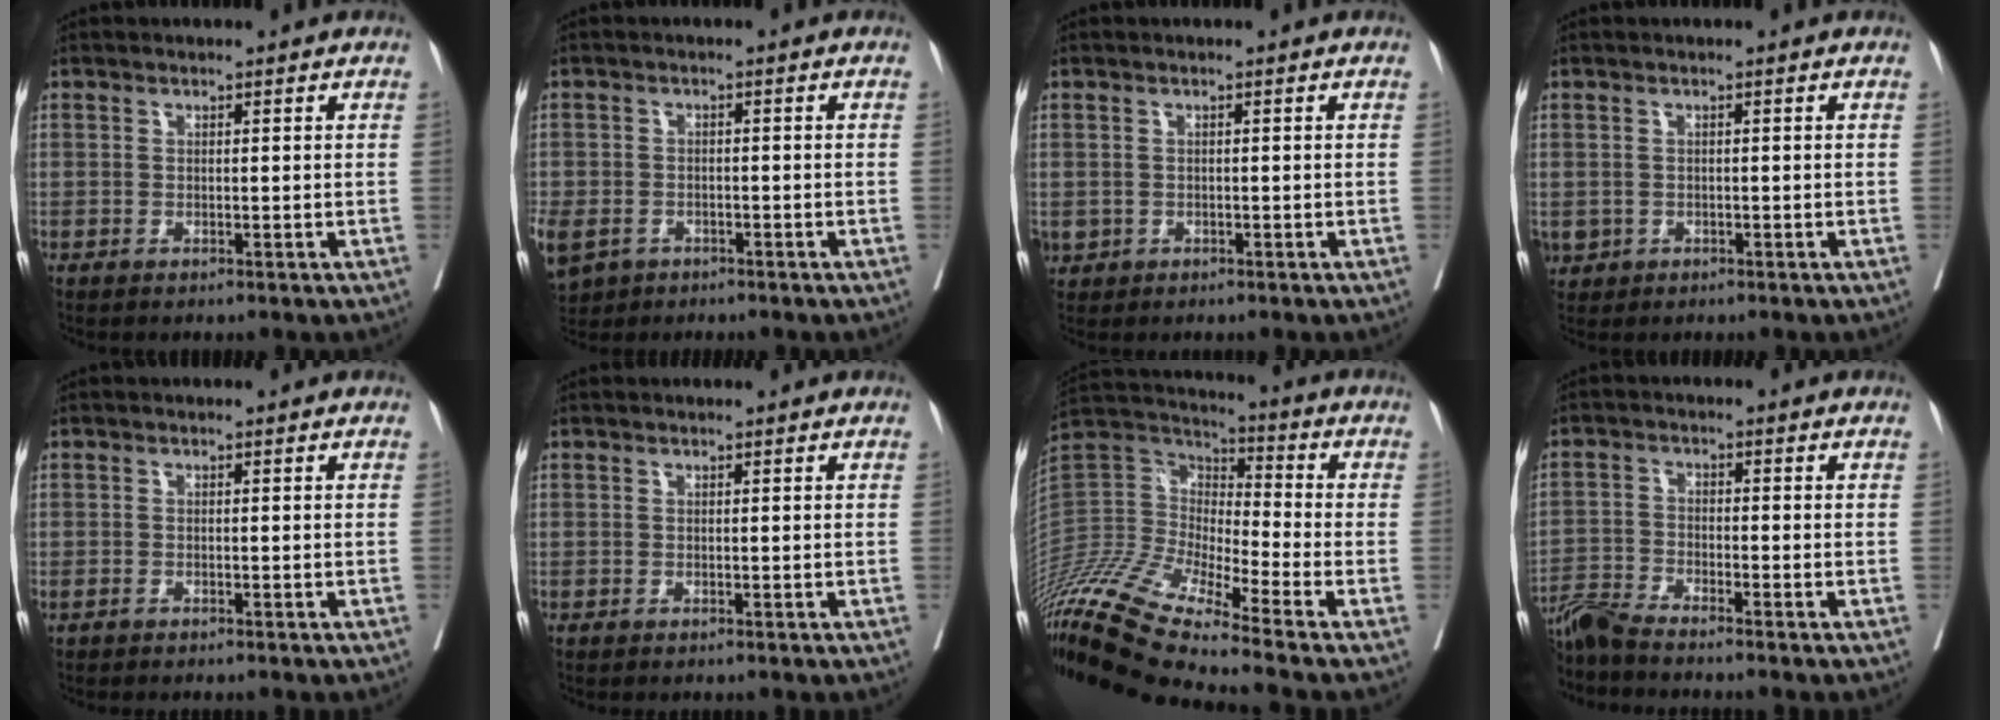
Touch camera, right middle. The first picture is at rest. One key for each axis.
{"total": 13.9, "fx": -6.6, "fy": 10.6, "fz": 6.1, "tx": -0.195, "ty": -0.013, "tz": -0.096}
{"total": 1.5, "fx": -0.3, "fy": 1.4, "fz": 0.3, "tx": -0.003, "ty": 0.004, "tz": 0.003}
{"total": 2.1, "fx": -0.6, "fy": 1.9, "fz": 0.4, "tx": -0.004, "ty": 0.003, "tz": -0.002}
{"total": 1.1, "fx": -1.0, "fy": 0.2, "fz": 0.5, "tx": -0.013, "ty": 0.000, "tz": -0.014}
{"total": 0.0}
{"total": 20.1, "fx": -16.4, "fy": 0.5, "fz": 11.6, "tx": -0.266, "ty": -0.007, "tz": -0.322}
{"total": 5.5, "fx": -5.2, "fy": -0.9, "fz": 1.6, "tx": -0.029, "ty": -0.018, "tz": -0.104}